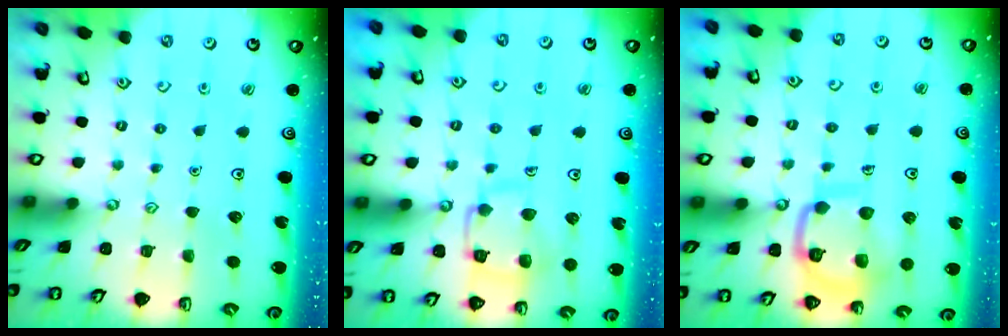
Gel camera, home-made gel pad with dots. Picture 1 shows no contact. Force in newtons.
{"total": 12.2, "press": 12.1, "slide": 1.2}
{"total": 12.8, "press": 12.8, "slide": 1.3}